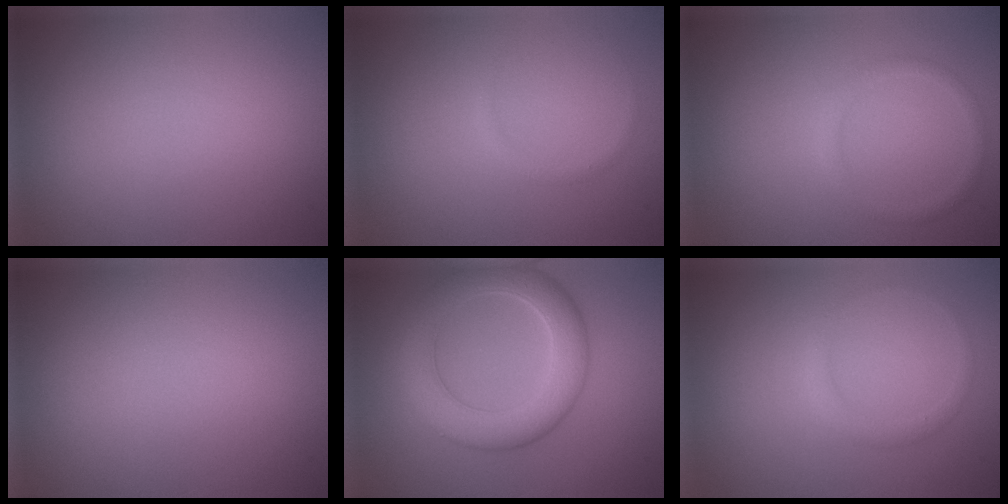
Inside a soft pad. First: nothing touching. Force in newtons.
{"total": 0.6, "press": 0.6, "slide": 0.1}
{"total": 1.2, "press": 1.2, "slide": 0.1}
{"total": 0.0}
{"total": 5.9, "press": 5.9, "slide": 0.2}
{"total": 1.1, "press": 1.1, "slide": 0.1}